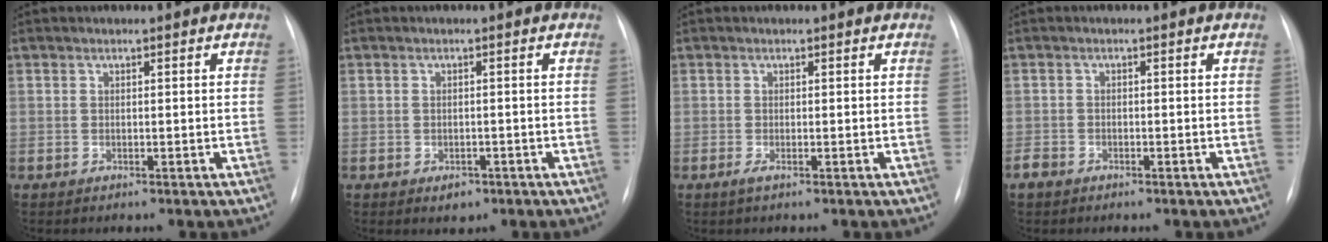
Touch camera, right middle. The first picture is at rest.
{"total": 1.8, "force": [-1.0, 1.2, 0.9], "torque": [-0.009, 0.002, -0.005]}
{"total": 0.6, "force": [-0.3, 0.0, 0.6], "torque": [-0.012, -0.002, -0.006]}
{"total": 1.5, "force": [-1.2, 0.9, 0.3], "torque": [-0.013, 0.002, -0.021]}